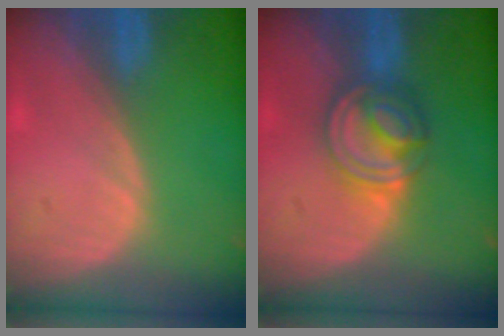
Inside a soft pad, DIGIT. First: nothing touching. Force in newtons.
{"total": 7.0, "press": 6.3, "slide": 3.1}